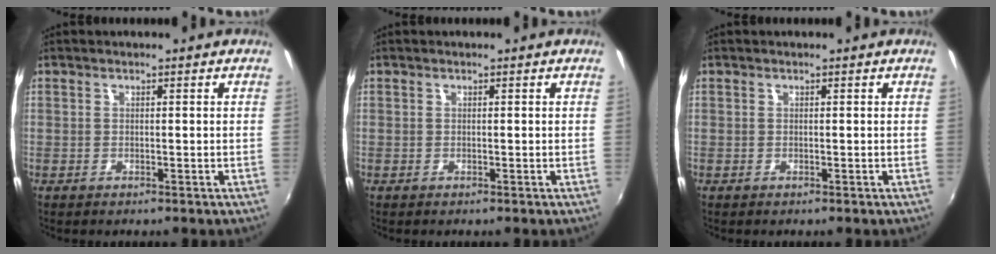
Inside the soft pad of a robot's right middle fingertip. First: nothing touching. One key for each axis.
{"total": 0.0}
{"total": 0.0}